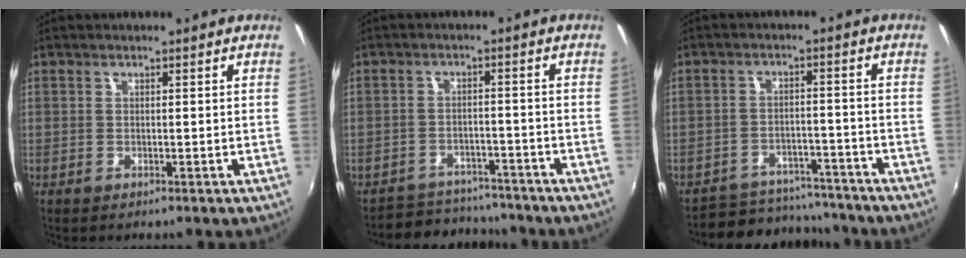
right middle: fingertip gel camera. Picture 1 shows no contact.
{"total": 9.2, "force": [-8.4, 3.4, 1.3], "torque": [-0.043, 0.014, -0.118]}
{"total": 12.6, "force": [-11.3, 4.6, 2.9], "torque": [-0.075, 0.019, -0.152]}